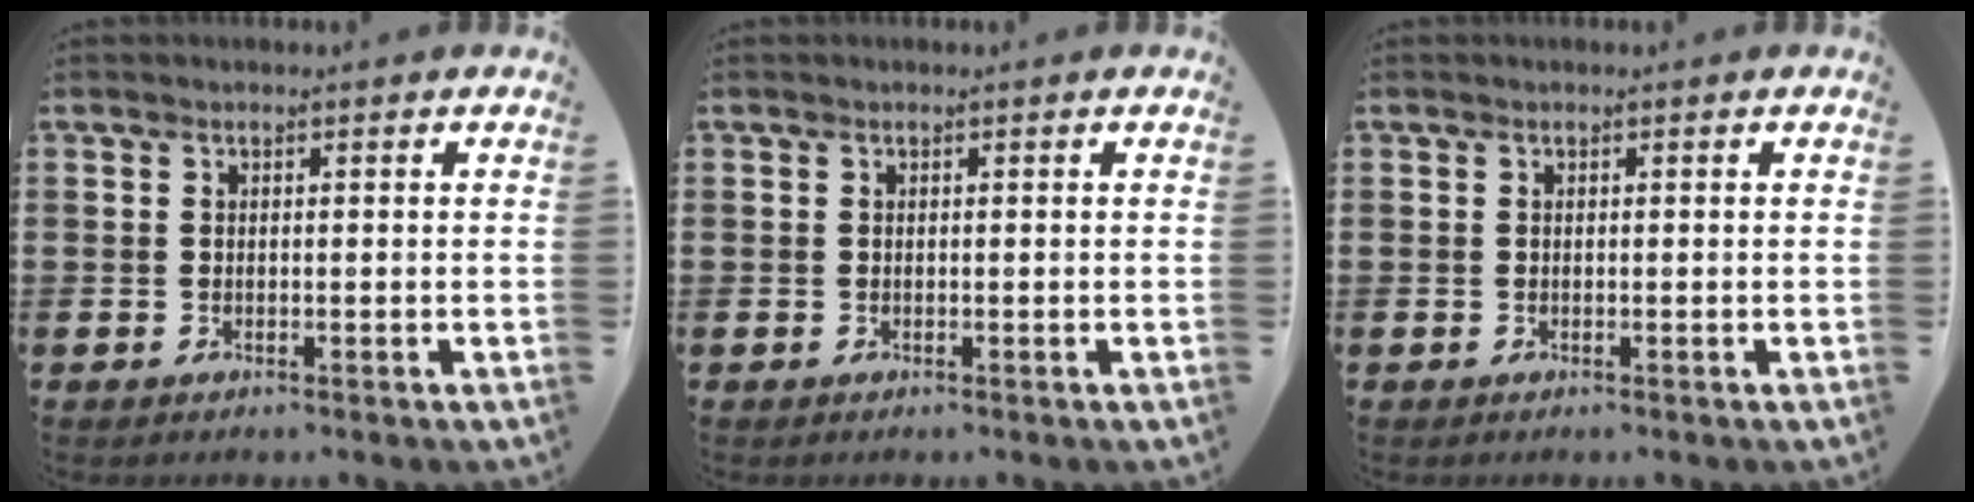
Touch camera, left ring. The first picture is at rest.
{"total": 0.0}
{"total": 0.0}